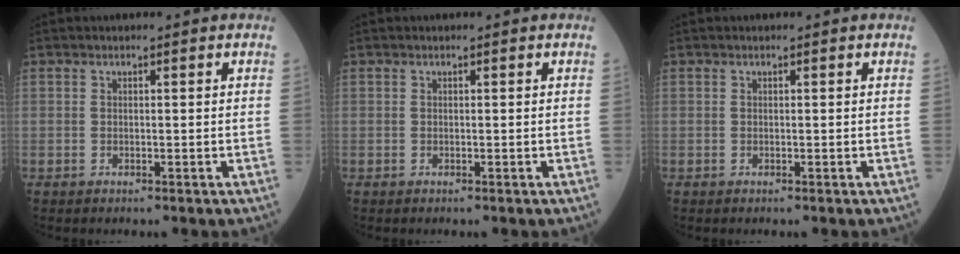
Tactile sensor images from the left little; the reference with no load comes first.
{"total": 0.0}
{"total": 0.0}